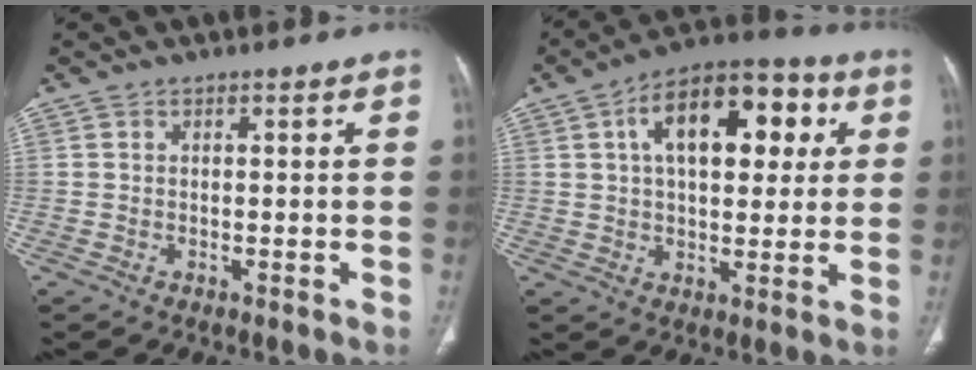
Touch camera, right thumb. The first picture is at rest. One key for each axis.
{"total": 17.8, "fx": 5.2, "fy": 9.5, "fz": 14.1, "tx": -0.178, "ty": 0.018, "tz": 0.072}